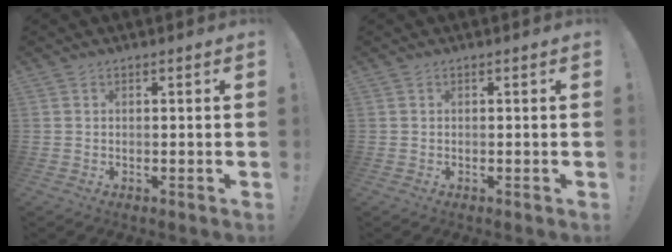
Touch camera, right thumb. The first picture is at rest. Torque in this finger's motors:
{"motor_torque": [0.00, 0.00, -0.12, 0.12, 0.01]}